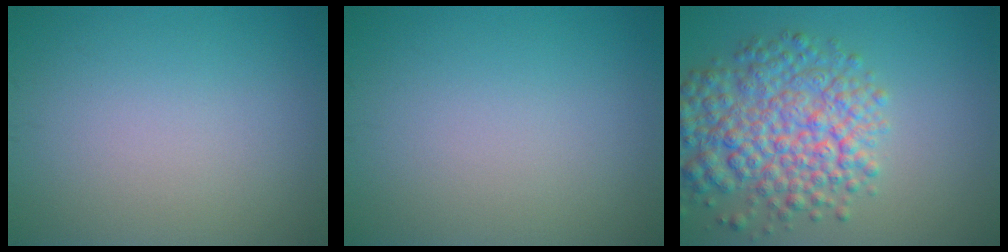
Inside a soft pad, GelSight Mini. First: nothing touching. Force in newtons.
{"total": 0.0}
{"total": 7.8, "press": 7.8, "slide": 0.3}